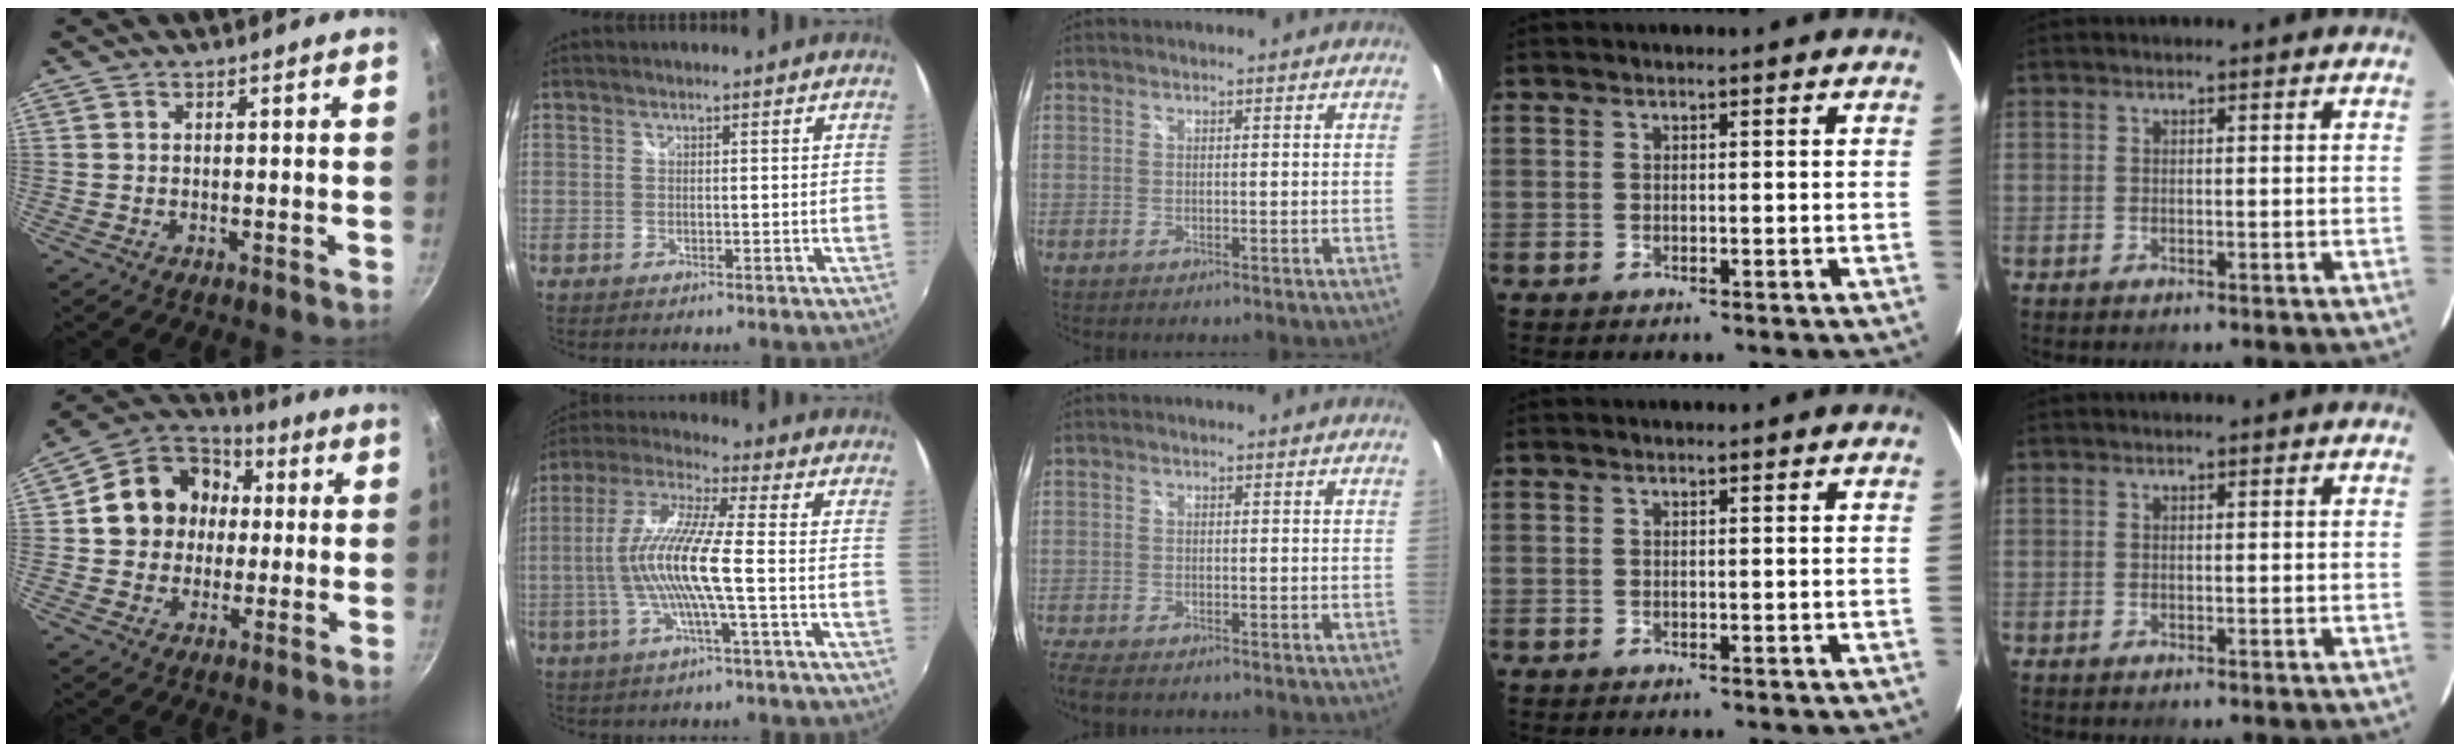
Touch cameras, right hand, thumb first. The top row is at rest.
{"thumb": {"total": 15.5, "force": [1.7, 13.5, 7.3], "torque": [-0.085, 0.030, 0.016]}, "index": {"total": 12.7, "force": [-2.3, 0.3, 12.5], "torque": [-0.245, 0.001, -0.044]}, "middle": {"total": 3.9, "force": [-3.0, 1.1, 2.3], "torque": [-0.053, -0.023, -0.058]}}